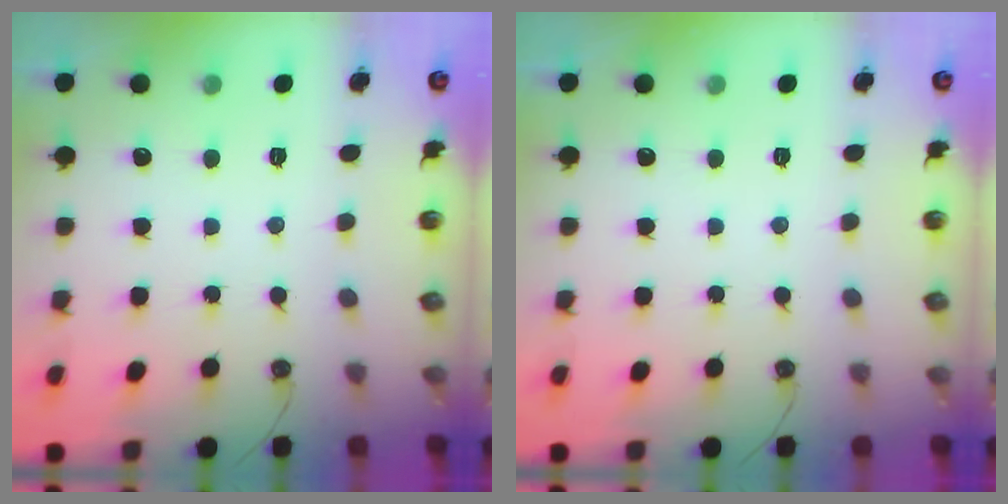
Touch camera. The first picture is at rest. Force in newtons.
{"total": 0.0}